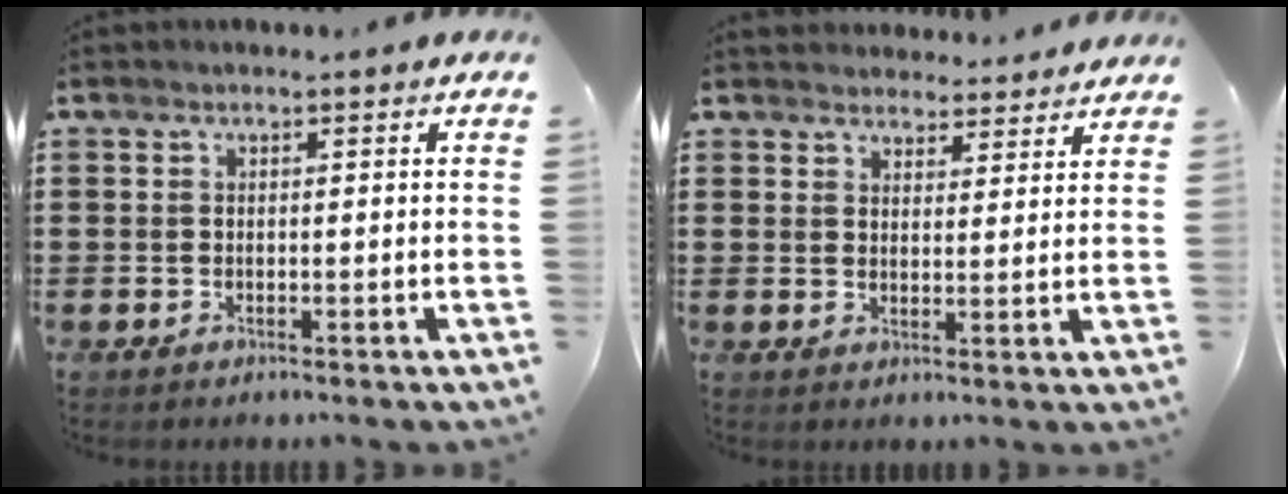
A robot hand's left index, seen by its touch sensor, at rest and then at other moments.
{"total": 3.5, "force": [3.4, 0.8, -0.2], "torque": [-0.007, -0.010, 0.065]}